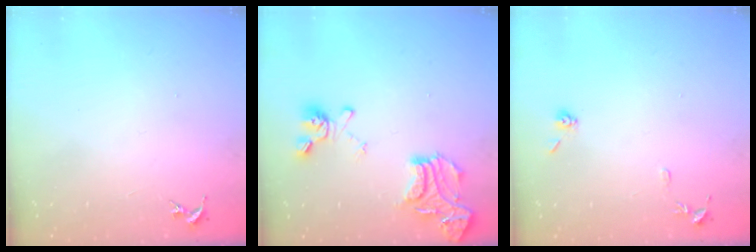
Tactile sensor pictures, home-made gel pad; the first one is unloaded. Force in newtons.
{"total": 17.7, "press": 17.7, "slide": 1.6}
{"total": 7.2, "press": 7.2, "slide": 0.8}